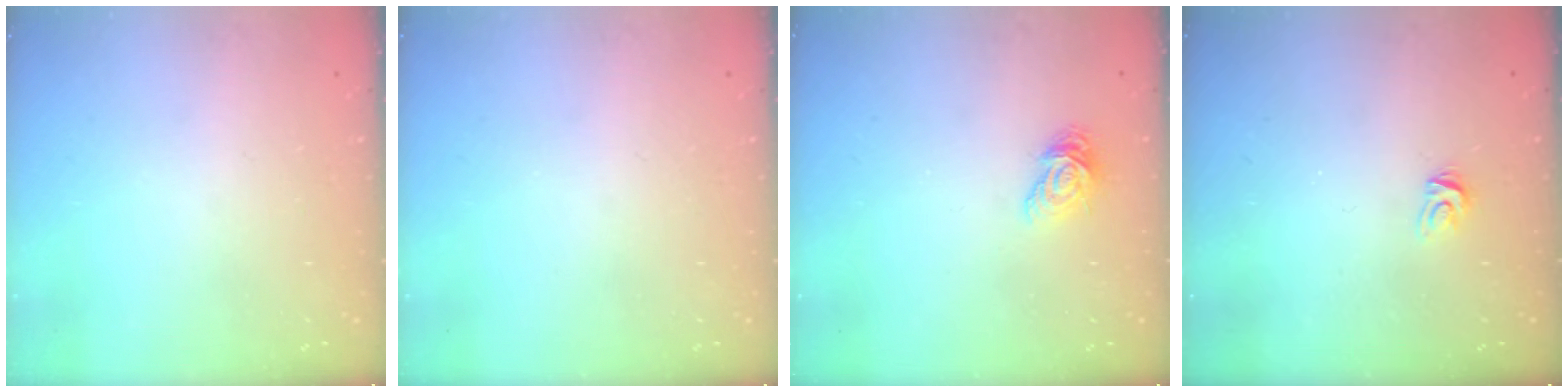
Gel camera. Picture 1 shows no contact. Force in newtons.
{"total": 0.0}
{"total": 8.4, "press": 8.4, "slide": 0.3}
{"total": 4.3, "press": 4.3, "slide": 0.2}